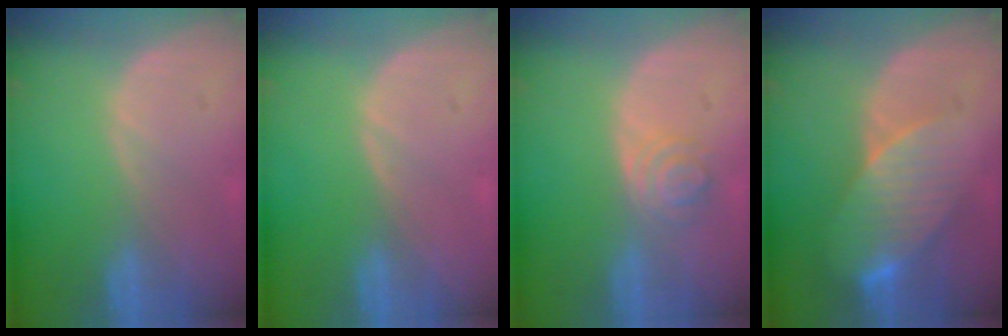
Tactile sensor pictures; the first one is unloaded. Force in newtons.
{"total": 0.0}
{"total": 3.9, "press": 3.7, "slide": 1.3}
{"total": 8.5, "press": 7.5, "slide": 3.8}